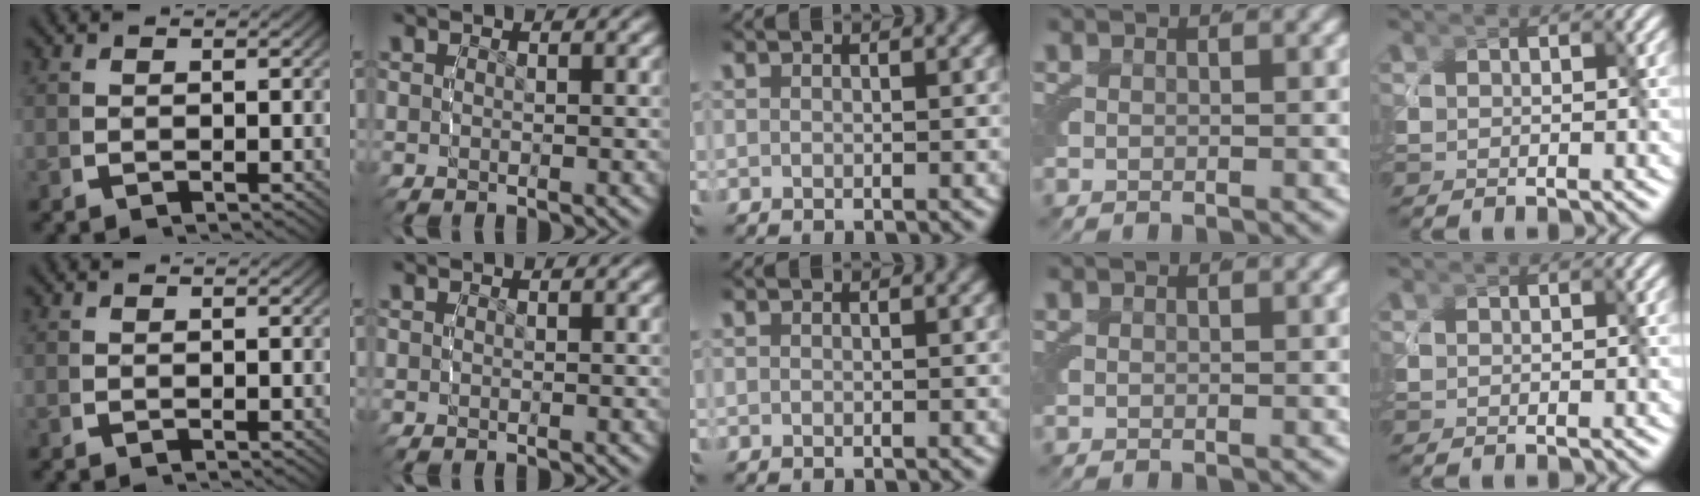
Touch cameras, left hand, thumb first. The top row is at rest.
{}